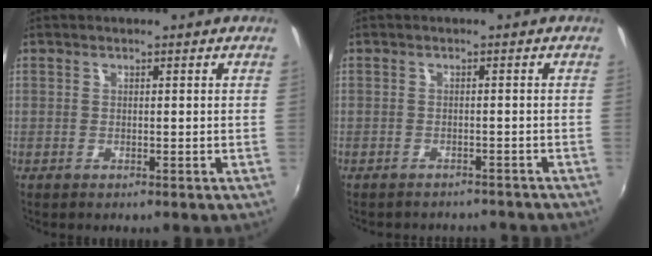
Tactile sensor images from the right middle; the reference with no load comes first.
{"total": 6.3, "force": [-5.8, 1.9, 1.7], "torque": [-0.039, -0.008, -0.073]}